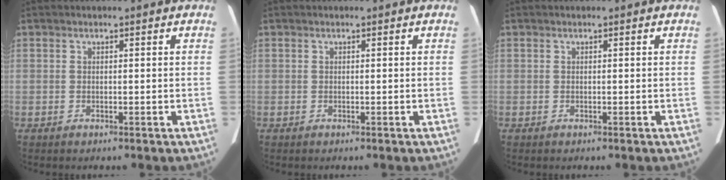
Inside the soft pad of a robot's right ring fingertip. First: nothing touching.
{"total": 0.0}
{"total": 0.0}